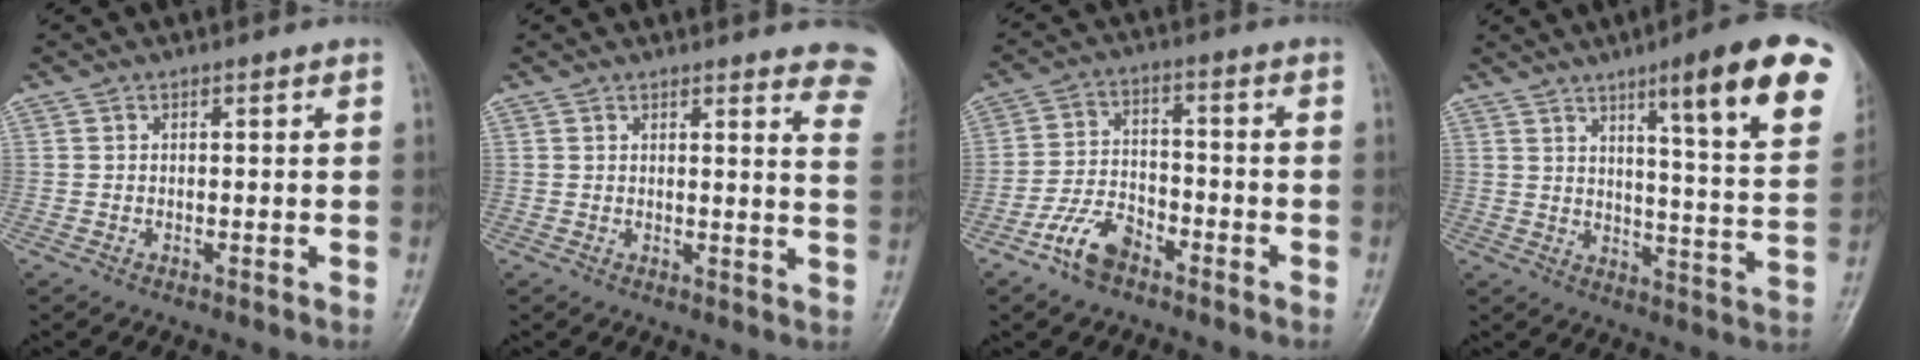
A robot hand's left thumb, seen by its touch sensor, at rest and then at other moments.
{"total": 10.8, "force": [9.5, 1.7, 4.7], "torque": [-0.019, -0.060, 0.081]}
{"total": 7.6, "force": [-4.9, 4.0, 4.2], "torque": [-0.076, 0.027, -0.097]}
{"total": 19.7, "force": [10.5, 2.6, 16.4], "torque": [-0.194, -0.041, 0.143]}